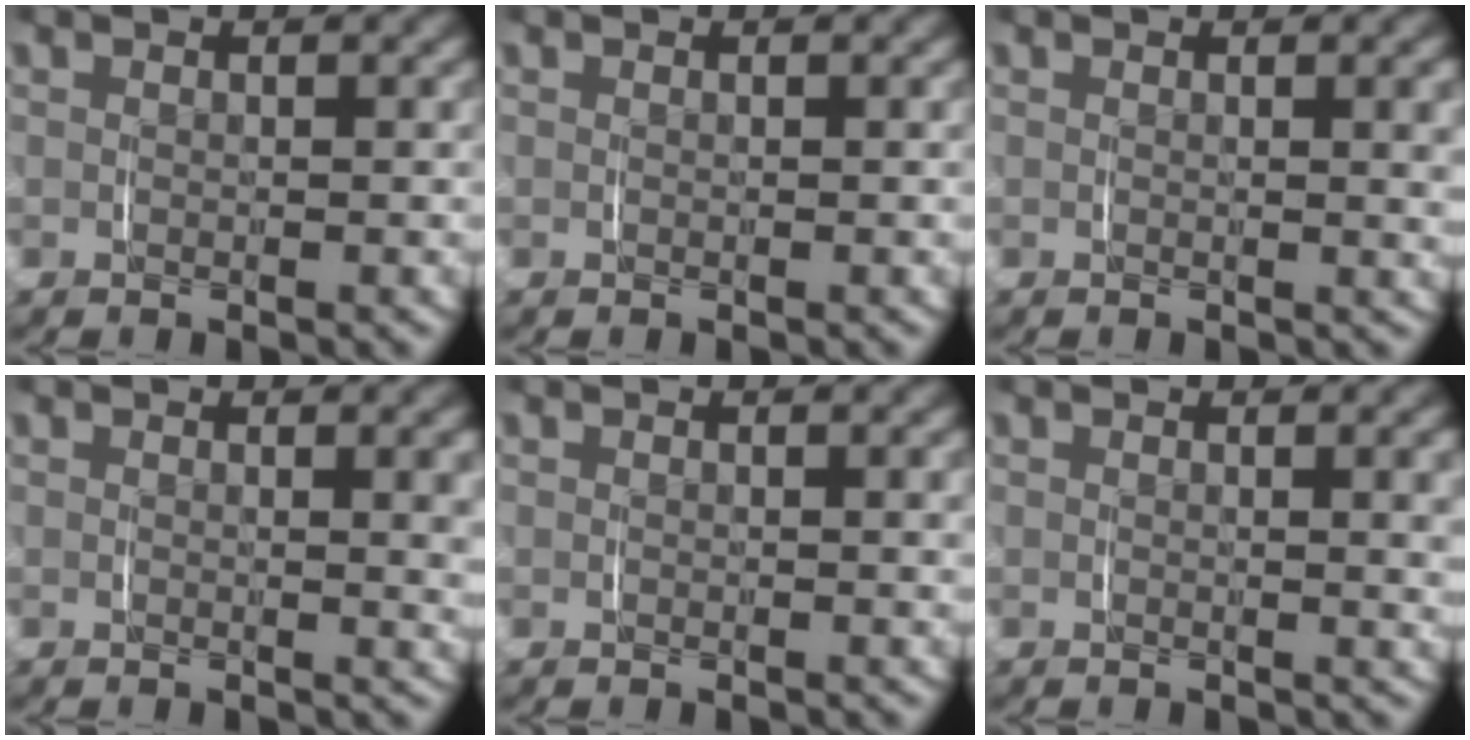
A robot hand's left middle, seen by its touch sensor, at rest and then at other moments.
{"total": 0.0}
{"total": 1.4, "force": [0.4, -0.1, 1.3], "torque": [-0.013, -0.003, 0.006]}
{"total": 1.7, "force": [0.6, 0.0, 1.6], "torque": [-0.015, -0.005, 0.009]}
{"total": 0.0}
{"total": 1.7, "force": [0.6, 0.0, 1.6], "torque": [-0.017, -0.002, 0.008]}